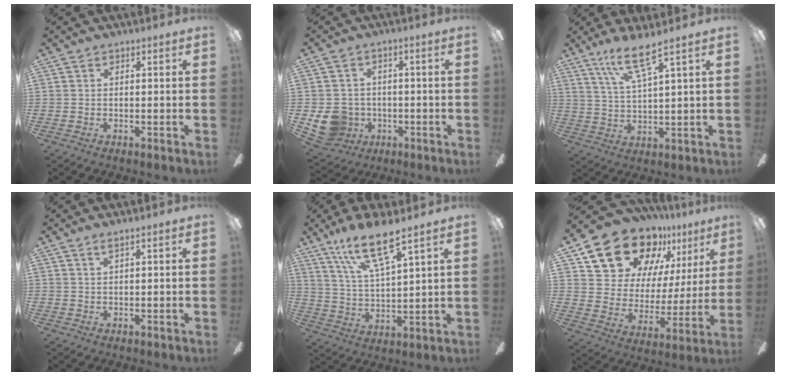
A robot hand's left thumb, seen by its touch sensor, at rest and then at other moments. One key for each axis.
{"total": 8.7, "fx": -2.1, "fy": 8.0, "fz": 2.6, "tx": -0.084, "ty": 0.010, "tz": -0.034}
{"total": 10.0, "fx": 7.0, "fy": 1.4, "fz": 7.0, "tx": -0.143, "ty": -0.029, "tz": 0.123}
{"total": 1.3, "fx": 1.0, "fy": -0.1, "fz": 0.8, "tx": -0.019, "ty": -0.001, "tz": 0.019}
{"total": 13.6, "fx": 9.8, "fy": 2.9, "fz": 9.0, "tx": -0.178, "ty": -0.043, "tz": 0.171}
{"total": 19.4, "fx": 14.7, "fy": 10.8, "fz": 6.5, "tx": -0.122, "ty": -0.102, "tz": 0.271}